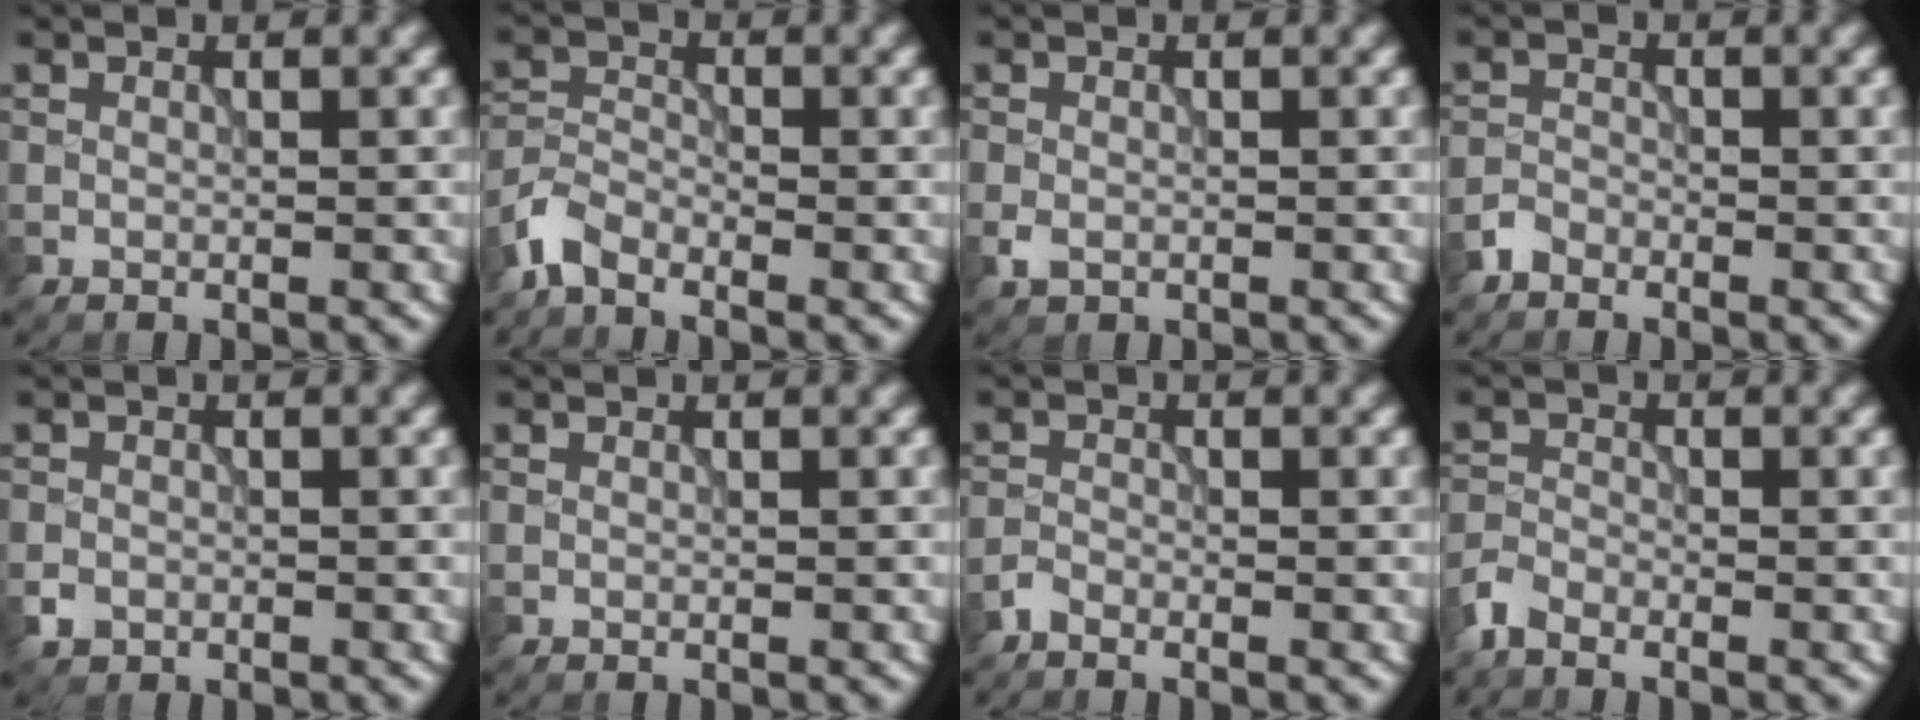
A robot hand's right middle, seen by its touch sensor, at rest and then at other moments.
{"total": 2.8, "force": [-2.2, 1.2, 1.2], "torque": [-0.027, 0.003, -0.057]}
{"total": 1.3, "force": [-0.5, 0.9, 0.7], "torque": [-0.017, -0.003, -0.010]}
{"total": 1.4, "force": [-1.2, 0.7, 0.2], "torque": [0.000, 0.004, -0.028]}
{"total": 1.2, "force": [-0.6, 1.0, 0.3], "torque": [0.000, -0.002, -0.013]}
{"total": 0.0}
{"total": 1.1, "force": [-1.0, 0.3, 0.3], "torque": [-0.005, 0.002, -0.026]}
{"total": 2.0, "force": [-1.7, 0.7, 0.7], "torque": [-0.015, 0.000, -0.045]}